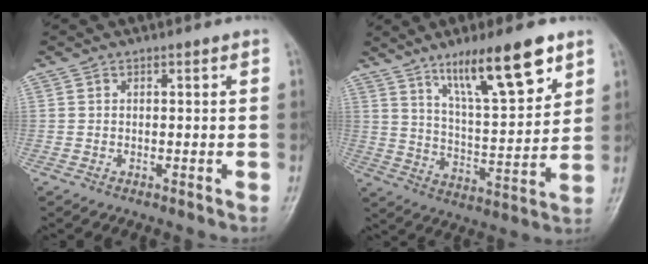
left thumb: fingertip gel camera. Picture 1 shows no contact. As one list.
[{"total": 16.1, "force": [9.9, 4.0, 12.1], "torque": [-0.176, -0.049, 0.173]}]